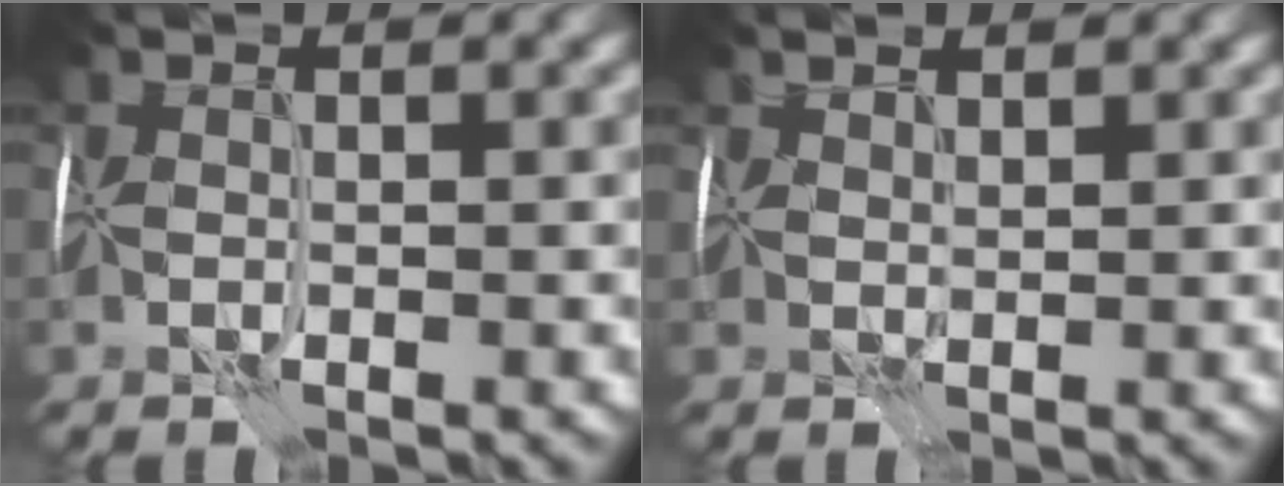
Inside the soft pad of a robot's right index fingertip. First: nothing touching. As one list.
[{"total": 0.9, "force": [0.9, 0.0, 0.0], "torque": [-0.003, 0.002, 0.019]}]